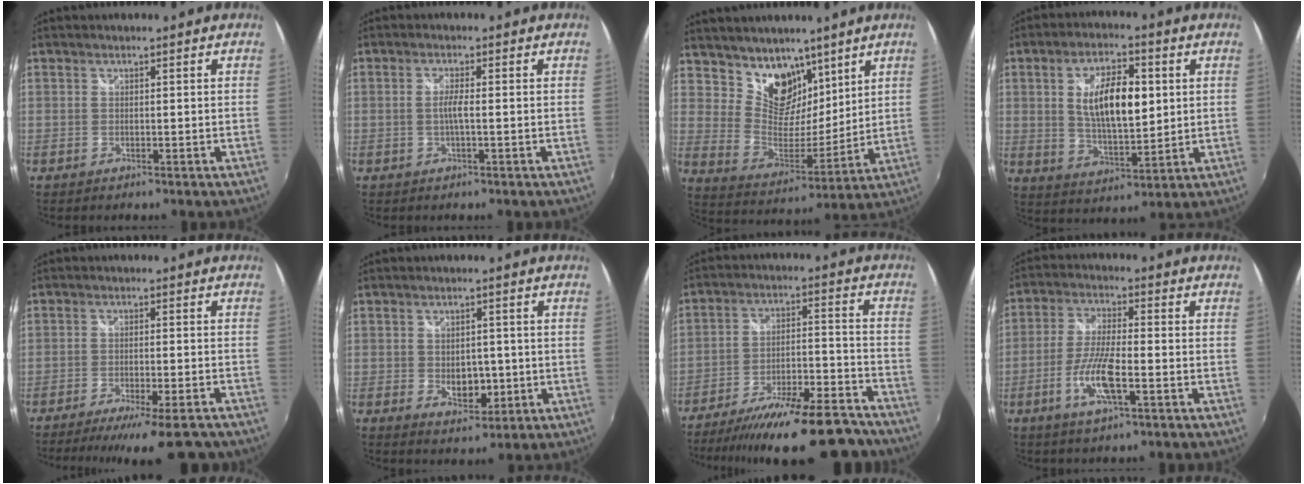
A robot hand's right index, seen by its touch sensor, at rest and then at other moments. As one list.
[{"total": 2.2, "force": [-0.4, 0.0, 2.2], "torque": [-0.043, 0.000, -0.010]}, {"total": 11.9, "force": [8.4, 7.3, 4.3], "torque": [-0.074, -0.008, 0.159]}, {"total": 12.2, "force": [2.3, 5.2, 10.8], "torque": [-0.194, 0.005, 0.046]}, {"total": 12.9, "force": [-10.7, 2.0, 6.9], "torque": [-0.135, -0.030, -0.155]}, {"total": 5.8, "force": [-1.0, 3.9, 4.1], "torque": [-0.068, -0.008, -0.011]}, {"total": 22.7, "force": [-19.5, 5.0, 10.6], "torque": [-0.180, -0.008, -0.273]}, {"total": 8.9, "force": [-3.3, 1.9, 8.0], "torque": [-0.167, -0.004, -0.067]}]